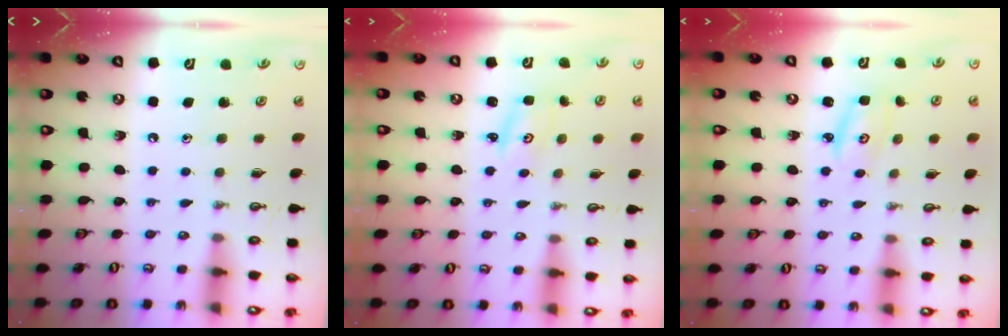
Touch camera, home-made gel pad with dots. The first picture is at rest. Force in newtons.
{"total": 1.5, "press": 1.5, "slide": 0.1}
{"total": 2.4, "press": 2.4, "slide": 0.2}